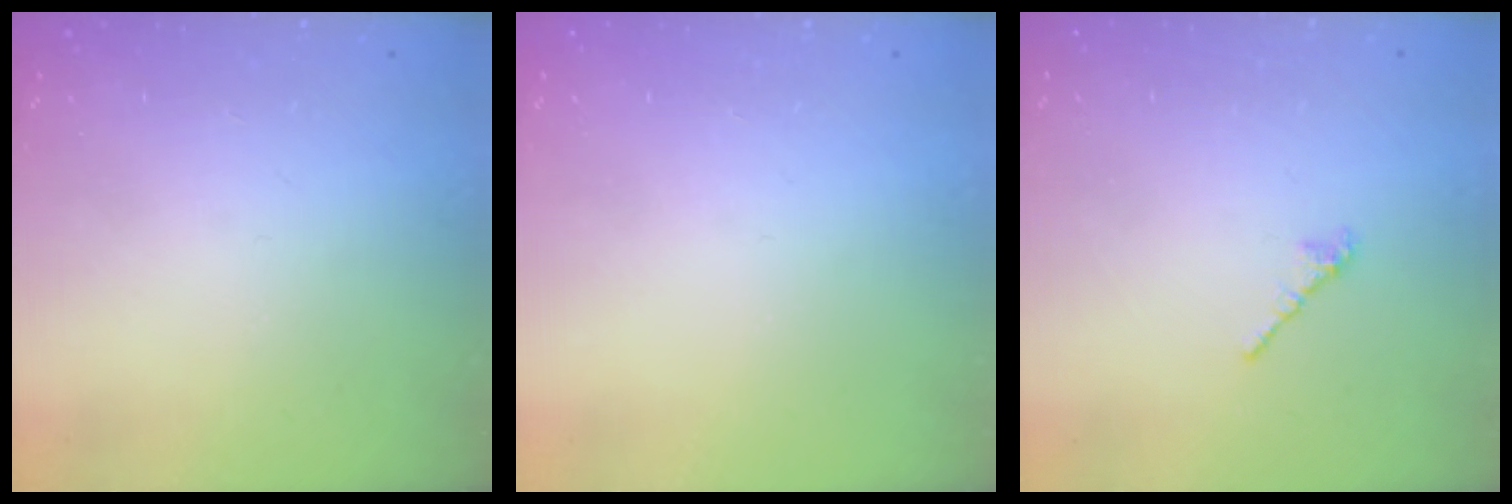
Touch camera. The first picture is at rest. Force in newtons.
{"total": 0.0}
{"total": 2.4, "press": 2.3, "slide": 0.7}